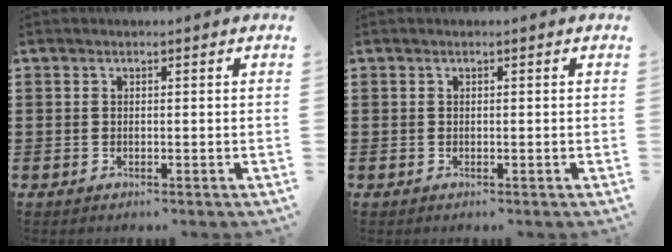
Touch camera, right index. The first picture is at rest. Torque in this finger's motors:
{"motor_torque": [0.23, 0.21, 0.00, 0.00]}